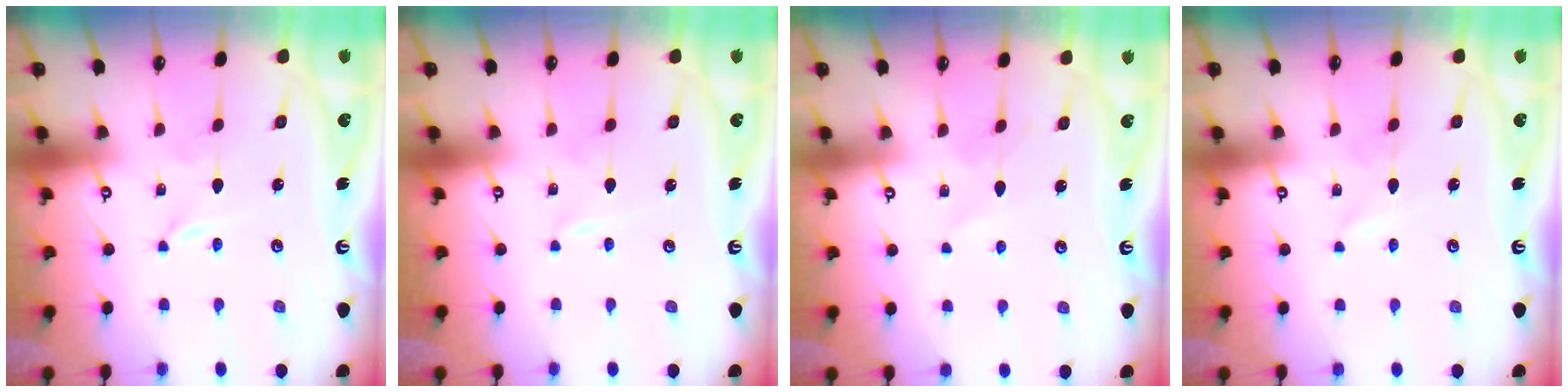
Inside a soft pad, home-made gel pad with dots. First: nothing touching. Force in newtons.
{"total": 1.5, "press": 1.5, "slide": 0.2}
{"total": 5.8, "press": 5.8, "slide": 0.7}
{"total": 1.5, "press": 1.5, "slide": 0.1}